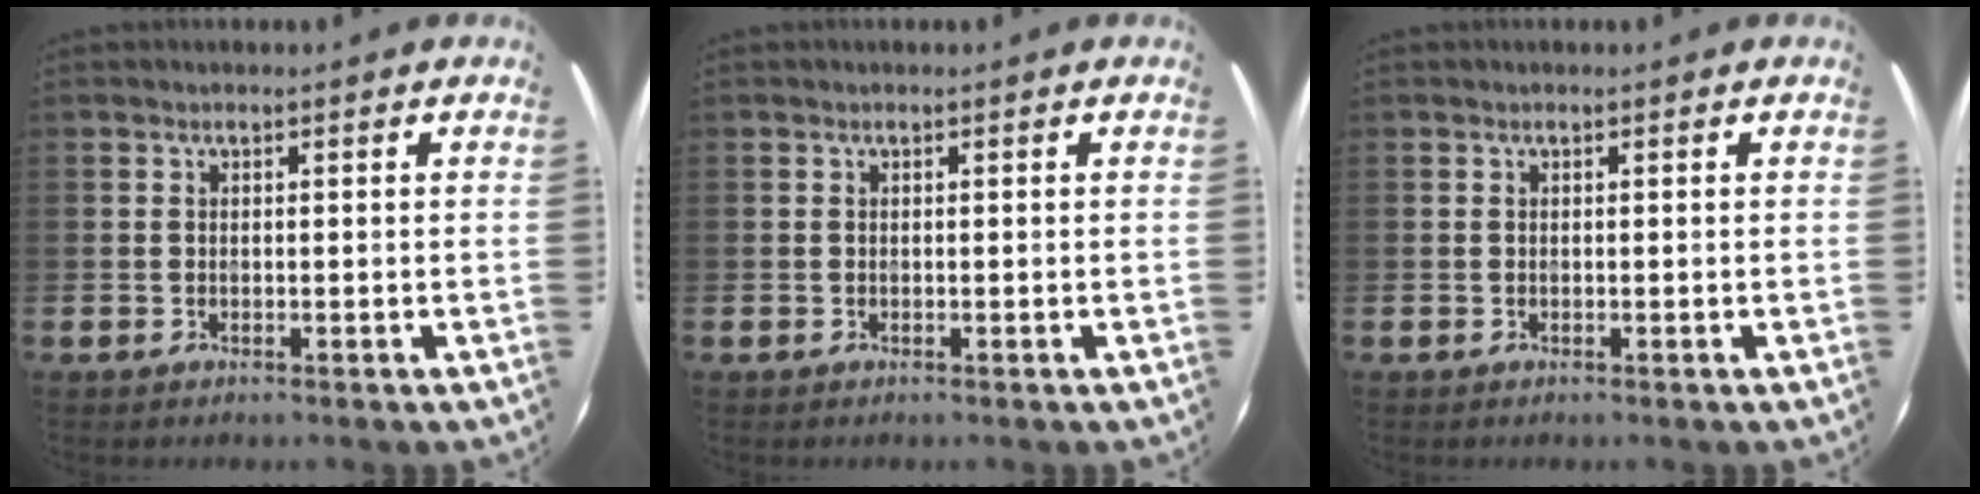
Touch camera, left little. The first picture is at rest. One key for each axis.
{"total": 0.0}
{"total": 0.0}